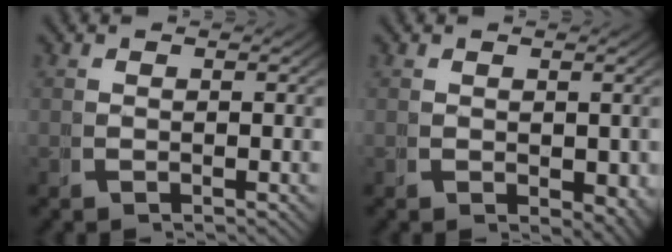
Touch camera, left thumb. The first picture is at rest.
{"total": 2.4, "force": [0.0, 1.6, 1.8], "torque": [-0.024, -0.019, 0.014]}